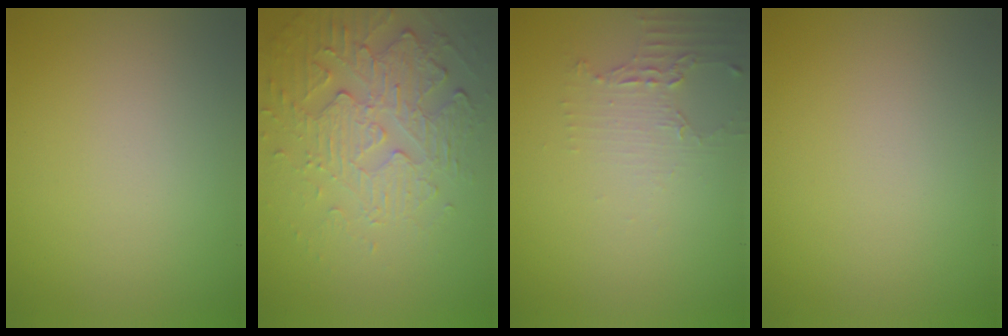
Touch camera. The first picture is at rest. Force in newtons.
{"total": 6.0, "press": 3.6, "slide": 4.7}
{"total": 2.0, "press": 1.5, "slide": 1.3}
{"total": 0.0}